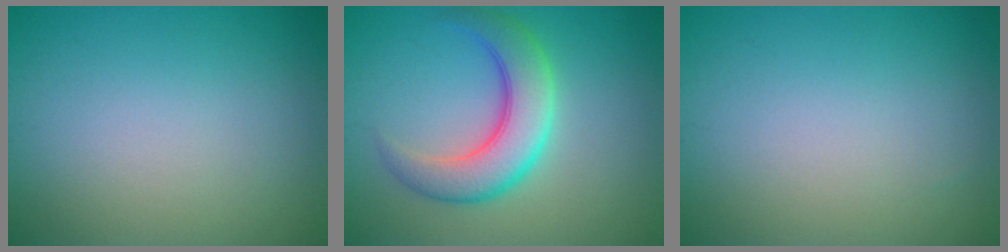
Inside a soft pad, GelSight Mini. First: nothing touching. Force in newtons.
{"total": 5.9, "press": 5.9, "slide": 0.3}
{"total": 0.0}